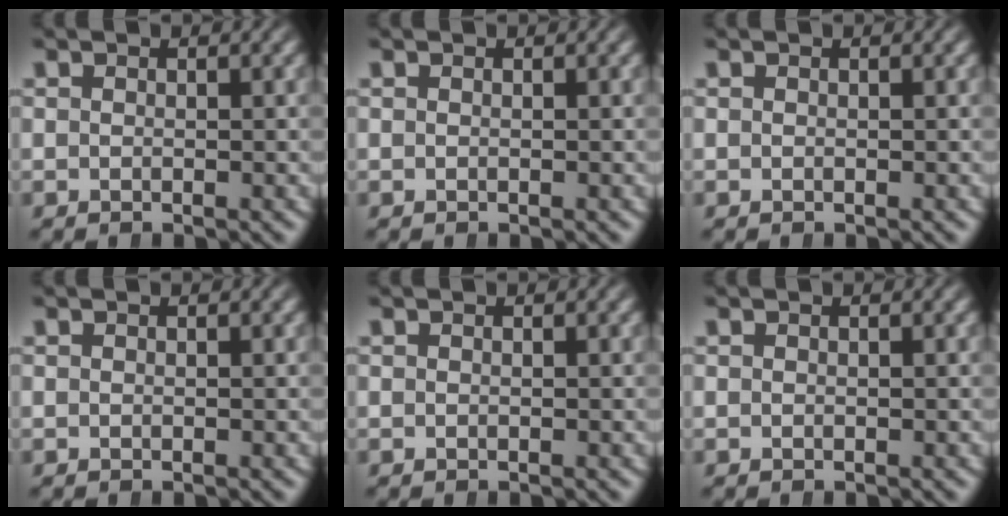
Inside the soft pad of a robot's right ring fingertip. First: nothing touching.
{"total": 0.0}
{"total": 0.0}
{"total": 0.0}
{"total": 0.0}
{"total": 0.0}